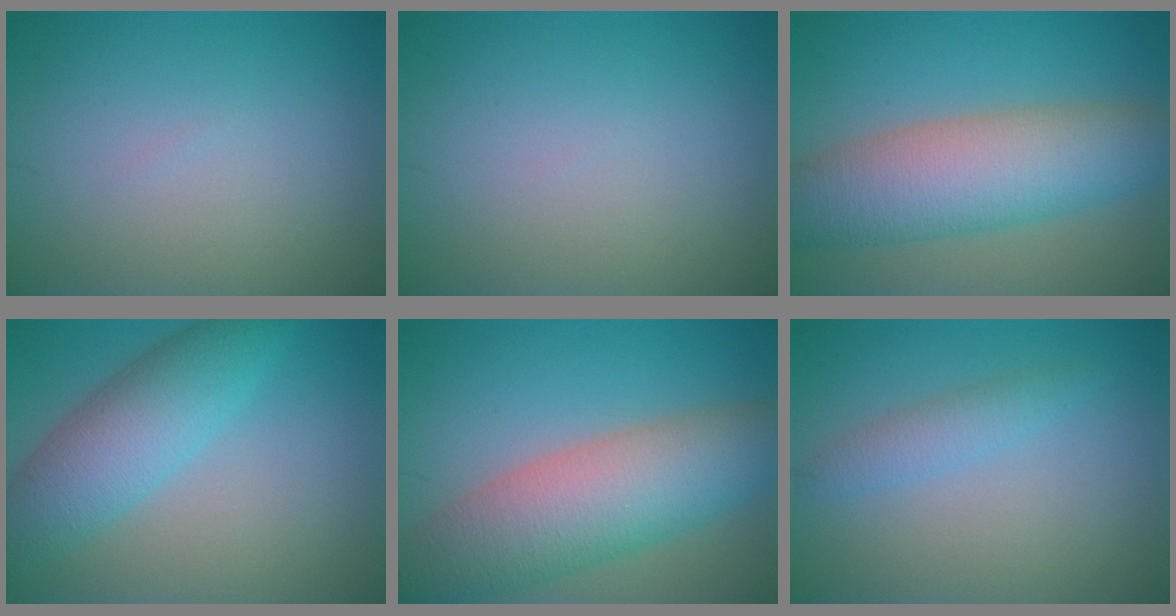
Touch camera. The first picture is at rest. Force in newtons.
{"total": 0.0}
{"total": 8.8, "press": 8.8, "slide": 0.4}
{"total": 6.3, "press": 6.3, "slide": 0.1}
{"total": 9.3, "press": 9.3, "slide": 0.6}
{"total": 2.0, "press": 2.0, "slide": 0.1}